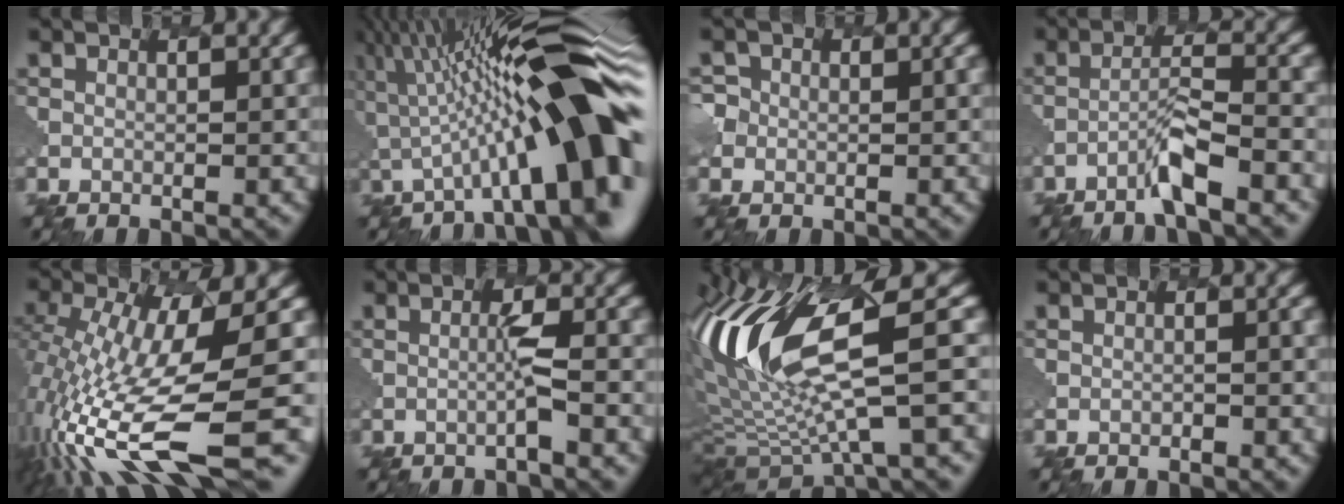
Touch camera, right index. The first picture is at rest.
{"total": 10.2, "force": [0.5, 0.7, 10.2], "torque": [-0.159, 0.053, -0.027]}
{"total": 4.4, "force": [-0.5, 4.1, 1.3], "torque": [0.002, 0.033, -0.047]}
{"total": 2.9, "force": [-2.5, -1.5, -0.2], "torque": [-0.033, 0.027, -0.073]}
{"total": 8.4, "force": [-2.7, 1.3, 7.8], "torque": [-0.213, -0.001, -0.061]}
{"total": 1.9, "force": [0.5, -1.7, -0.6], "torque": [-0.017, 0.020, -0.021]}
{"total": 9.6, "force": [3.6, 2.7, 8.5], "torque": [-0.214, 0.028, 0.039]}
{"total": 0.8, "force": [-0.5, -0.2, -0.6], "torque": [0.003, 0.003, -0.011]}